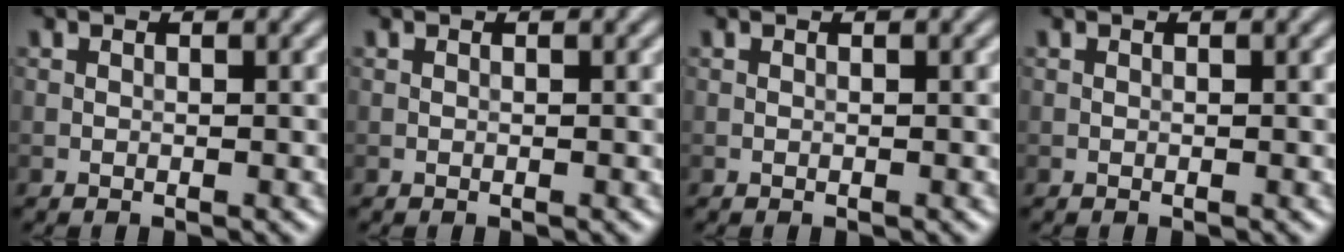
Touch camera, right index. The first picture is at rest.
{"total": 0.0}
{"total": 0.0}
{"total": 0.0}